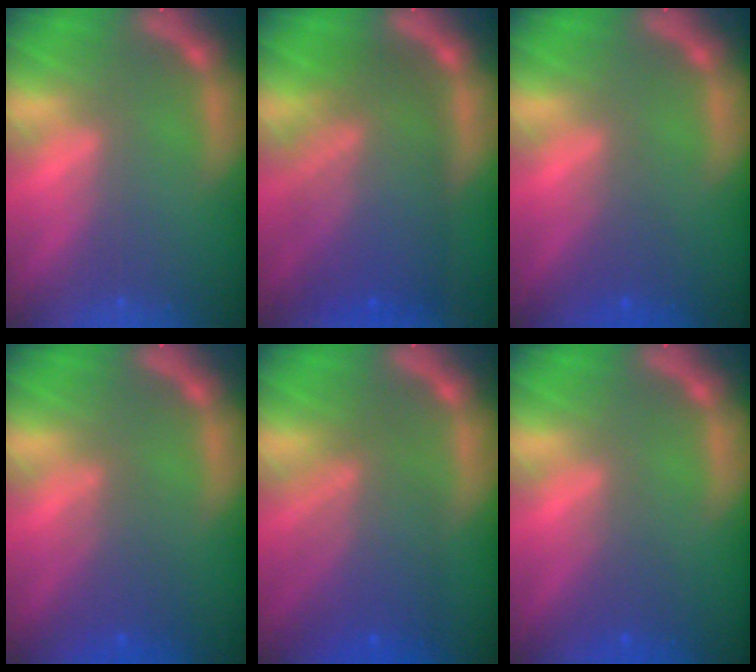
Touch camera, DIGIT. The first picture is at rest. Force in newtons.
{"total": 9.5}
{"total": 1.9}
{"total": 3.0}
{"total": 6.5}
{"total": 1.9}